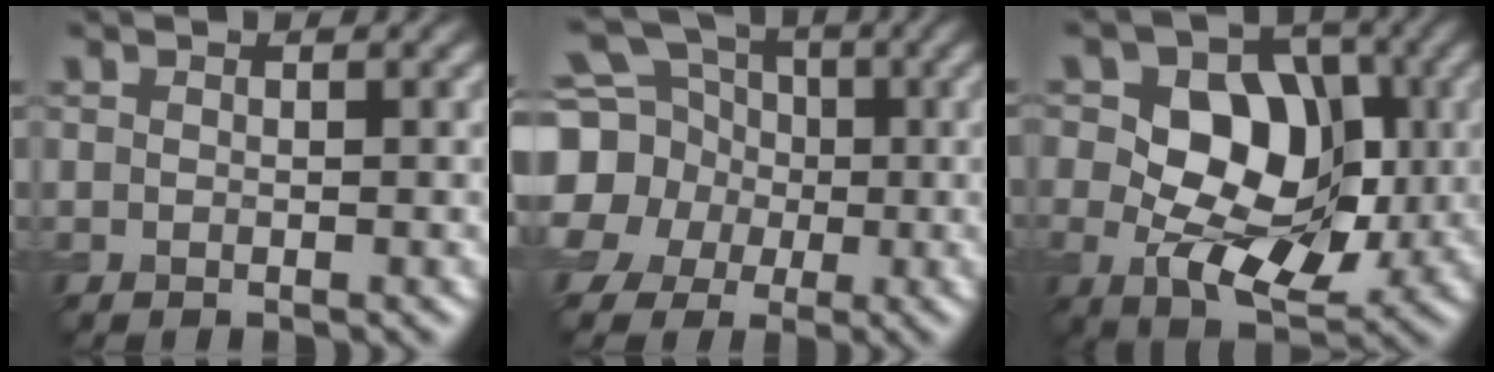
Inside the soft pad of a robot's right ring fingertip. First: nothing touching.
{"total": 12.7, "force": [0.4, 11.8, 4.9], "torque": [-0.165, 0.006, -0.025]}
{"total": 10.4, "force": [0.5, 7.2, 7.5], "torque": [-0.111, 0.004, -0.003]}